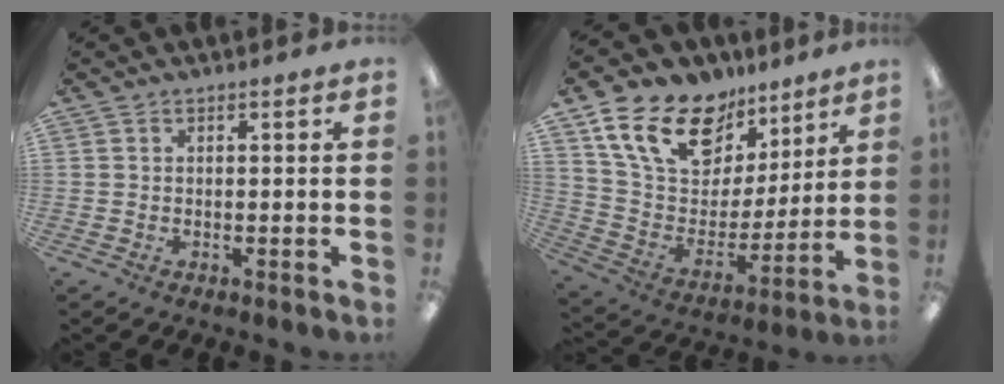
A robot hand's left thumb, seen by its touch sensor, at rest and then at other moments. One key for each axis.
{"total": 20.5, "fx": 13.1, "fy": 12.3, "fz": 10.0, "tx": -0.185, "ty": -0.061, "tz": 0.239}